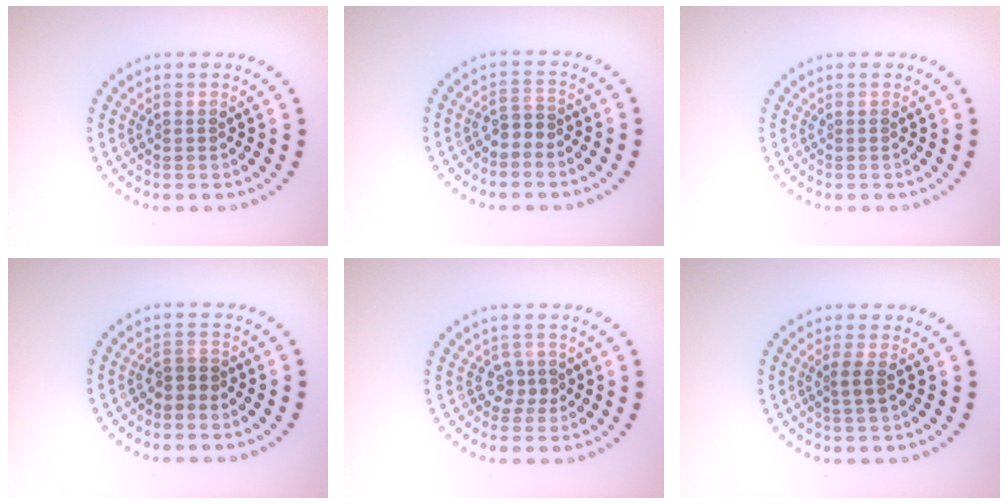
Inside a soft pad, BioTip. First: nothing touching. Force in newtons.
{"total": 1.6, "press": 1.2, "slide": 1.0}
{"total": 0.0}
{"total": 1.5, "press": 1.2, "slide": 0.9}
{"total": 1.7, "press": 1.1, "slide": 1.3}
{"total": 1.3, "press": 1.1, "slide": 0.8}